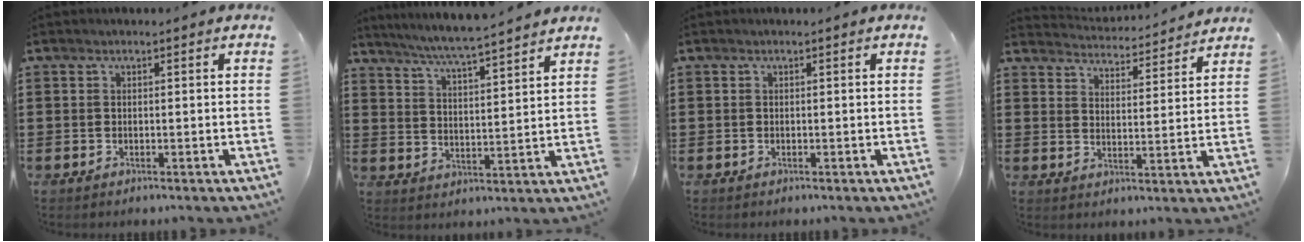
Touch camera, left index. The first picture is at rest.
{"total": 5.2, "force": [4.8, -0.8, 1.8], "torque": [-0.054, -0.036, 0.080]}
{"total": 0.0}
{"total": 3.7, "force": [3.7, -0.4, -0.1], "torque": [-0.019, -0.033, 0.060]}